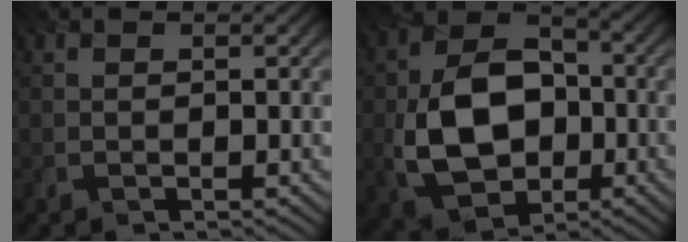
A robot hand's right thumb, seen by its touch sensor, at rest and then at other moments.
{"total": 12.0, "force": [-2.0, 8.5, 8.2], "torque": [-0.168, -0.005, -0.039]}